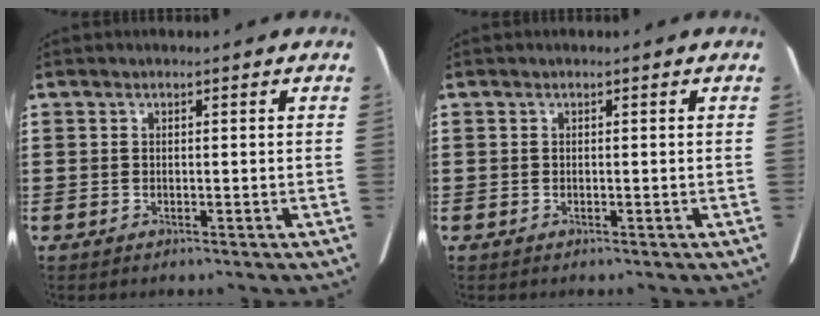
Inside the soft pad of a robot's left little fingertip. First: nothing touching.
{"total": 0.0}